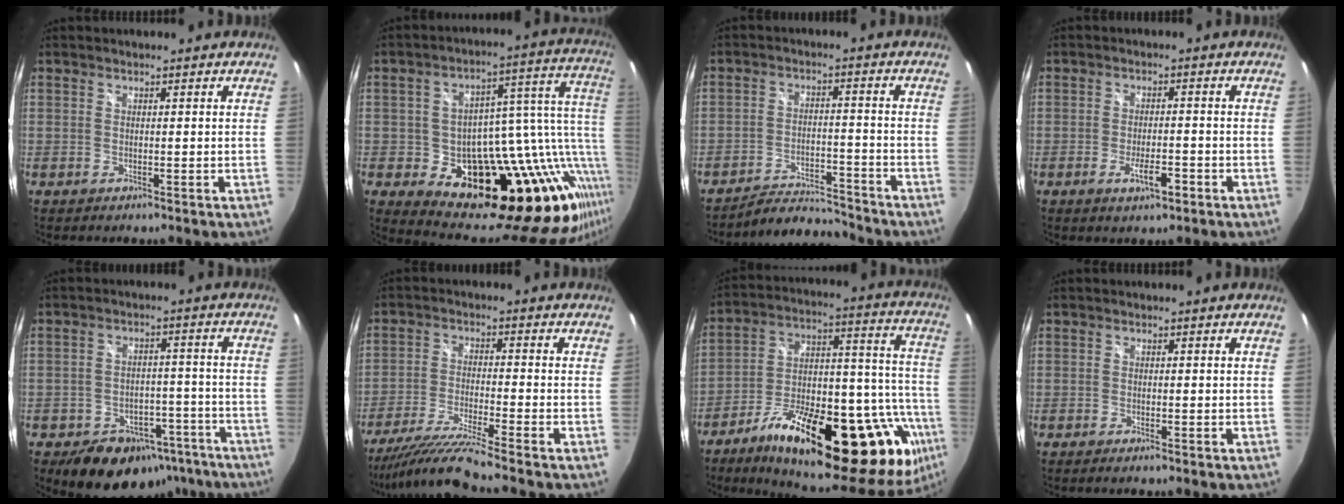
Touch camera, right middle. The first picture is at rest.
{"total": 31.3, "force": [-7.6, 17.7, 24.6], "torque": [-0.352, 0.023, -0.088]}
{"total": 8.5, "force": [-8.5, 0.6, 1.0], "torque": [-0.042, 0.007, -0.136]}
{"total": 4.4, "force": [-2.3, 1.5, 3.4], "torque": [-0.068, -0.007, -0.038]}
{"total": 14.1, "force": [-9.7, 8.9, 5.2], "torque": [-0.101, 0.023, -0.104]}
{"total": 10.5, "force": [-9.0, -2.1, 5.0], "torque": [-0.110, -0.020, -0.166]}
{"total": 35.3, "force": [-18.5, 11.7, 27.7], "torque": [-0.386, 0.011, -0.275]}
{"total": 0.9, "force": [-0.7, -0.2, 0.5], "torque": [-0.009, -0.002, -0.014]}